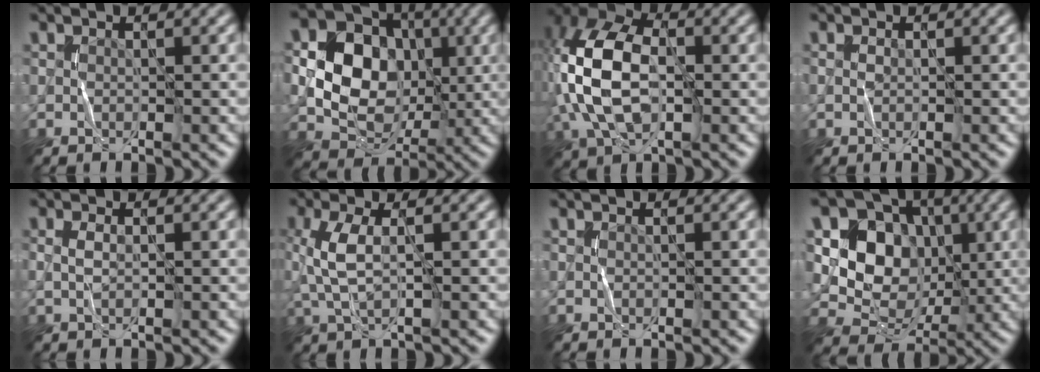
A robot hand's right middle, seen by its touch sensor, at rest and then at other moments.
{"total": 13.7, "force": [1.5, 11.7, 7.0], "torque": [-0.153, 0.029, 0.016]}
{"total": 10.5, "force": [-0.1, 6.2, 8.5], "torque": [-0.196, 0.018, -0.011]}
{"total": 0.5, "force": [0.0, 0.3, 0.4], "torque": [-0.010, 0.001, 0.000]}
{"total": 1.2, "force": [0.1, 0.5, 1.0], "torque": [-0.027, 0.002, 0.000]}
{"total": 3.8, "force": [0.4, 1.4, 3.5], "torque": [-0.095, 0.003, 0.008]}
{"total": 0.0}
{"total": 8.5, "force": [1.7, 7.1, 4.3], "torque": [-0.073, -0.006, 0.021]}